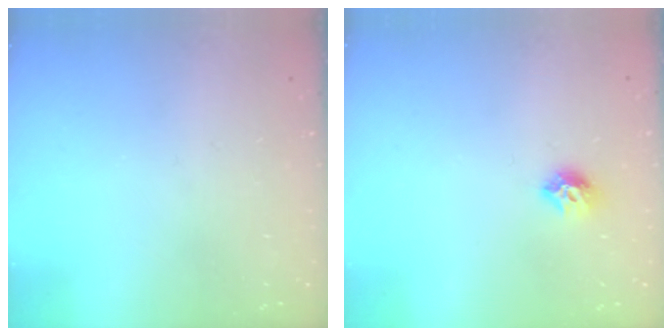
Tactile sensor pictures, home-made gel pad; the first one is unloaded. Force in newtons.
{"total": 8.2, "press": 8.2, "slide": 0.3}